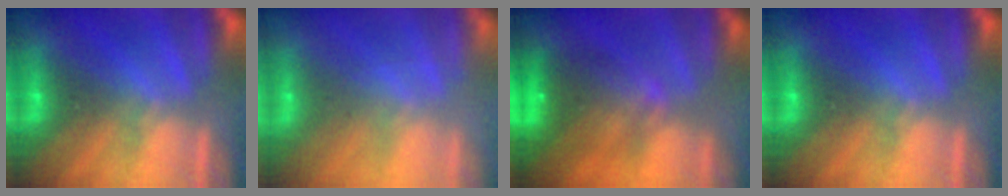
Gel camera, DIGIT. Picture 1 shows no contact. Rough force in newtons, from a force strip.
{"total": 2.6}
{"total": 7.6}
{"total": 0.0}